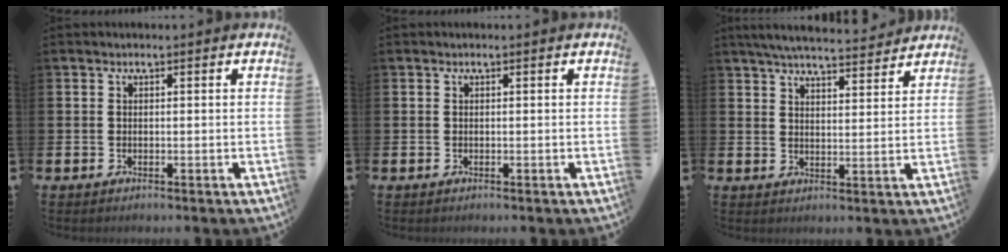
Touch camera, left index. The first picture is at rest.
{"total": 0.0}
{"total": 5.9, "force": [5.8, 0.6, 1.4], "torque": [-0.042, -0.031, 0.103]}